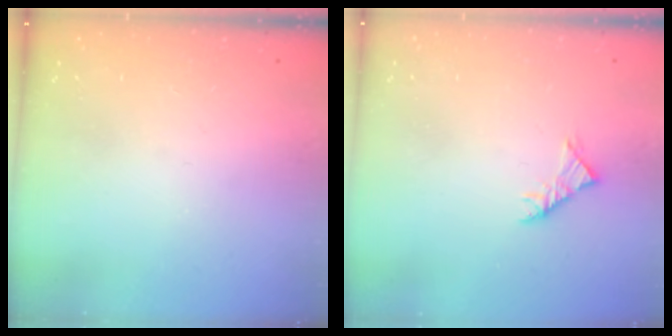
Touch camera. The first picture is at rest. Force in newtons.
{"total": 2.9, "press": 2.8, "slide": 0.8}